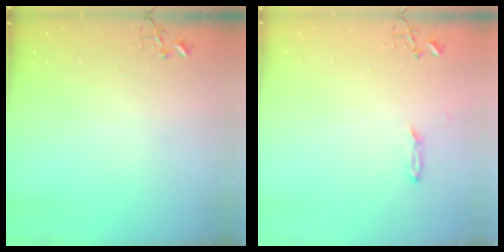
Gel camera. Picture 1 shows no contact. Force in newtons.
{"total": 2.3, "press": 2.2, "slide": 0.4}